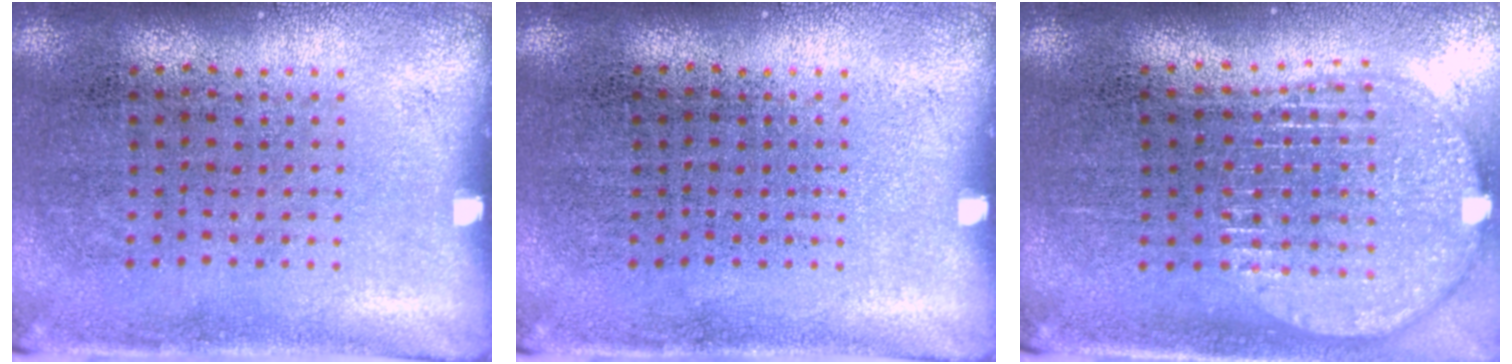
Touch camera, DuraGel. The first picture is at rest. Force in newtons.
{"total": 0.0}
{"total": 1.9, "press": 1.6, "slide": 1.1}